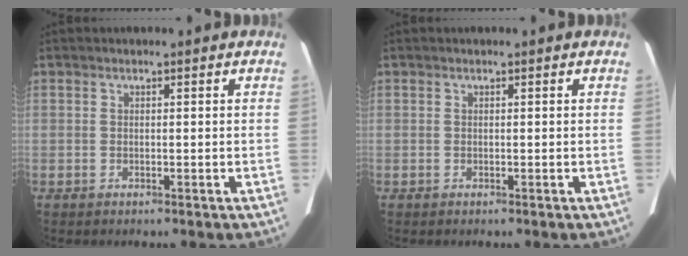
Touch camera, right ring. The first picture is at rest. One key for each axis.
{"total": 0.0}